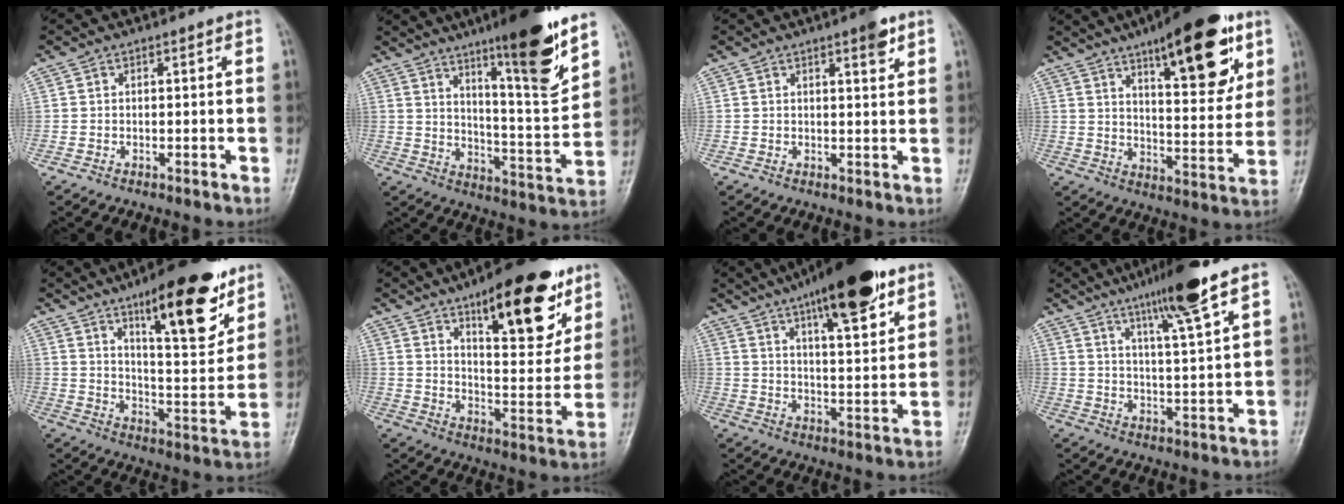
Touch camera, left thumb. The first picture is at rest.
{"total": 16.4, "force": [10.8, 1.9, 12.1], "torque": [-0.165, -0.074, 0.173]}
{"total": 3.3, "force": [2.1, 0.7, 2.5], "torque": [-0.030, -0.011, 0.028]}
{"total": 20.1, "force": [10.8, 6.8, 15.5], "torque": [-0.186, -0.047, 0.160]}
{"total": 18.8, "force": [11.5, 5.5, 13.8], "torque": [-0.167, -0.066, 0.182]}
{"total": 20.2, "force": [11.9, 7.2, 14.6], "torque": [-0.164, -0.061, 0.181]}
{"total": 18.6, "force": [11.5, 5.1, 13.7], "torque": [-0.187, -0.043, 0.180]}
{"total": 11.3, "force": [7.4, 0.0, 8.5], "torque": [-0.142, -0.034, 0.125]}